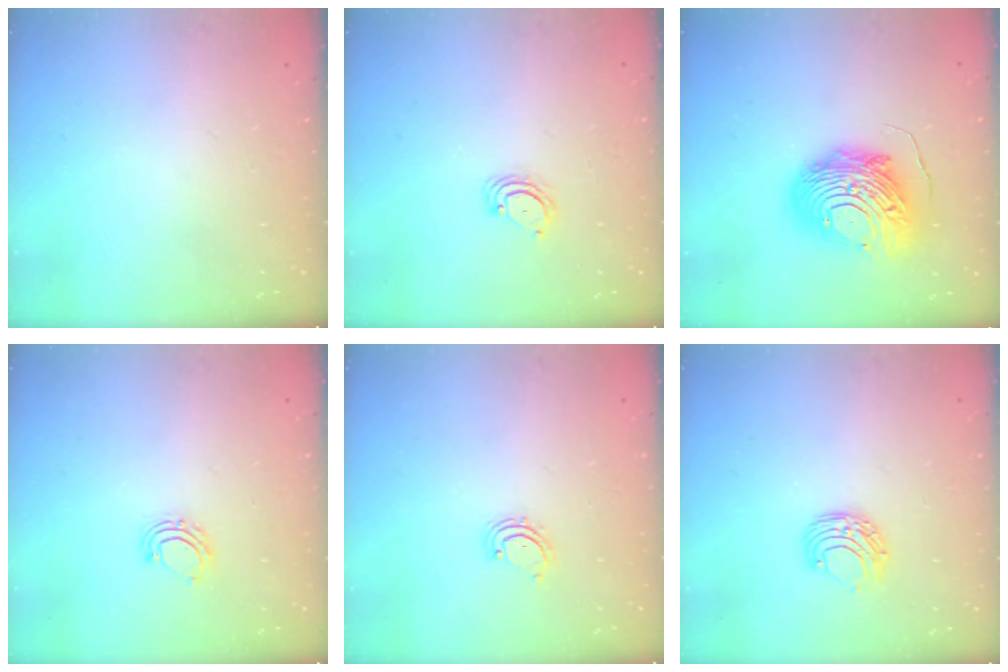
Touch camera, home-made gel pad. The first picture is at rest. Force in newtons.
{"total": 2.3, "press": 2.3, "slide": 0.2}
{"total": 14.8, "press": 14.7, "slide": 1.3}
{"total": 6.3, "press": 6.2, "slide": 1.3}
{"total": 2.6, "press": 2.6, "slide": 0.3}
{"total": 6.8, "press": 6.7, "slide": 0.6}